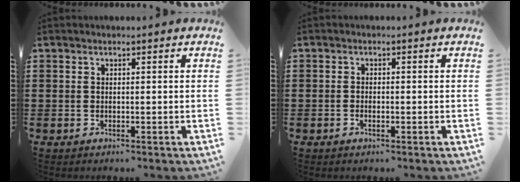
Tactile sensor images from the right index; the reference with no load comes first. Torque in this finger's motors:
{"motor_torque": [-0.99, 1.16, -0.03, -0.01]}